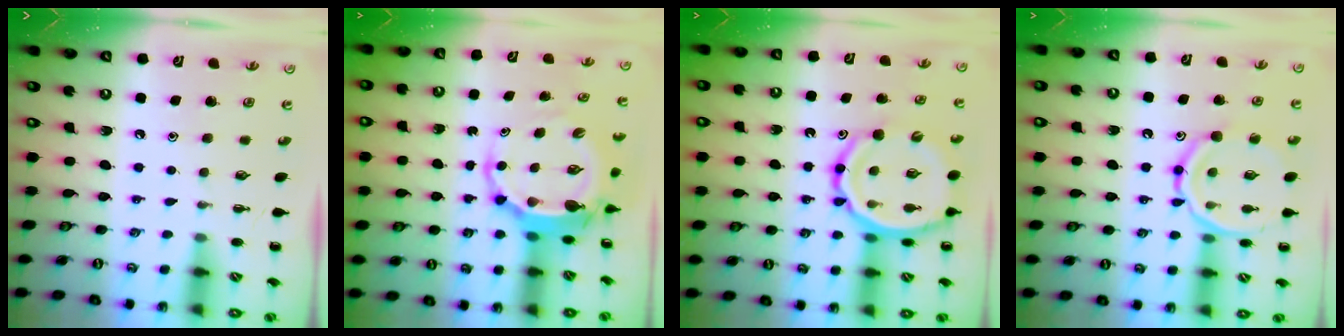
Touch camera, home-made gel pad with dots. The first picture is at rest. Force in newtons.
{"total": 5.8, "press": 5.6, "slide": 1.7}
{"total": 16.2, "press": 15.9, "slide": 3.5}
{"total": 14.5, "press": 14.4, "slide": 1.5}